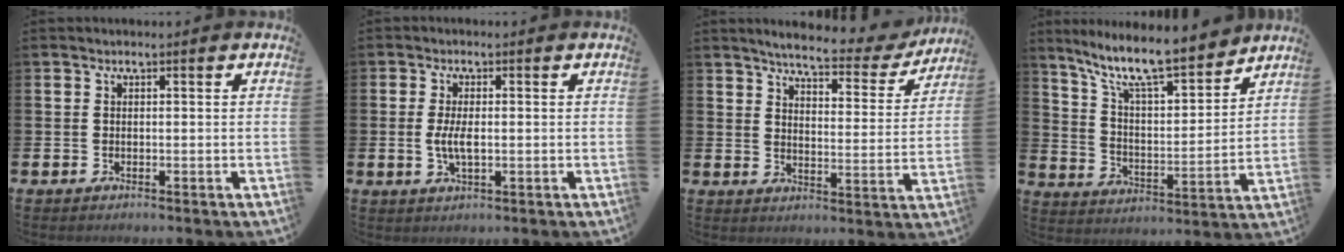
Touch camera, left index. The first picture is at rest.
{"total": 3.5, "force": [0.0, 1.4, 3.2], "torque": [-0.064, 0.000, -0.005]}
{"total": 5.4, "force": [4.9, 0.9, 2.1], "torque": [-0.047, -0.037, 0.074]}
{"total": 10.9, "force": [9.6, 1.7, 4.9], "torque": [-0.117, -0.067, 0.164]}